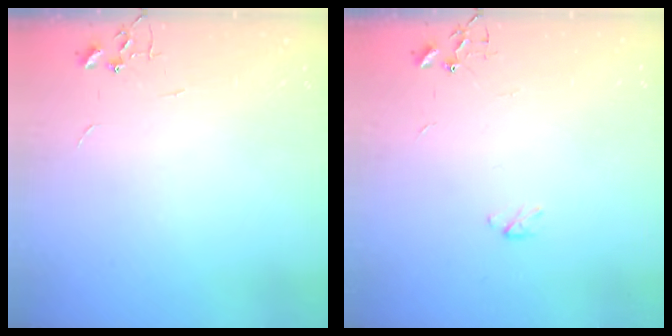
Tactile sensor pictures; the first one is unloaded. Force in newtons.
{"total": 2.9, "press": 2.9, "slide": 0.5}